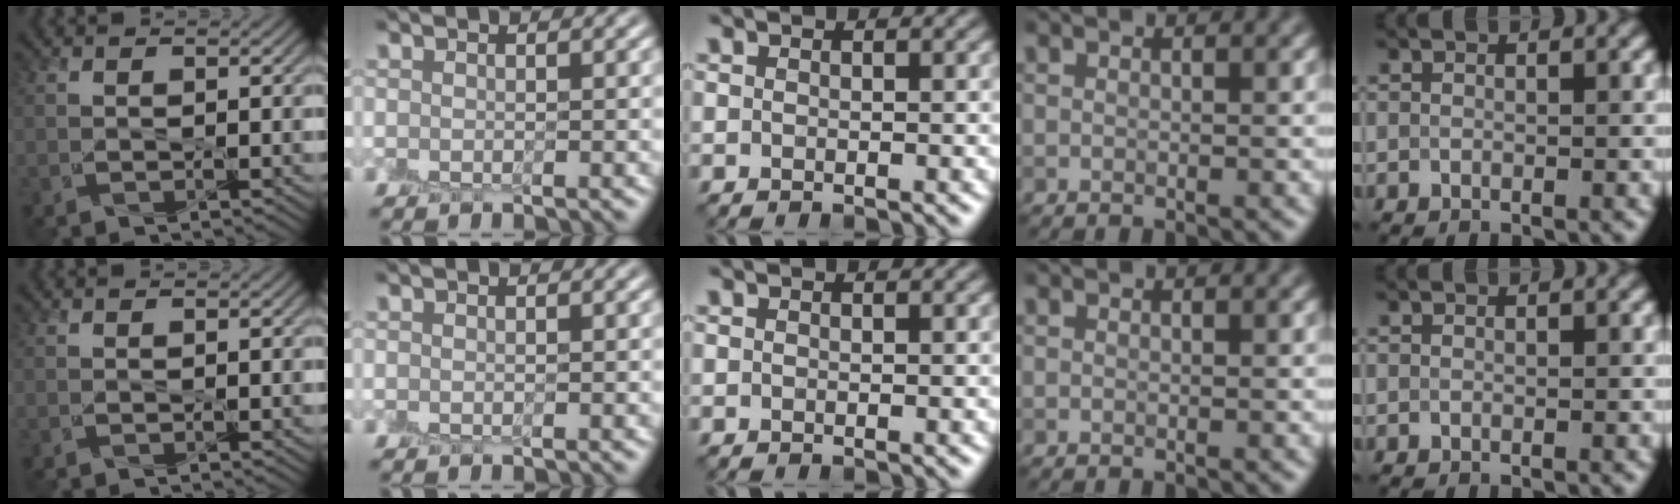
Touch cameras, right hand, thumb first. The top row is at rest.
{}